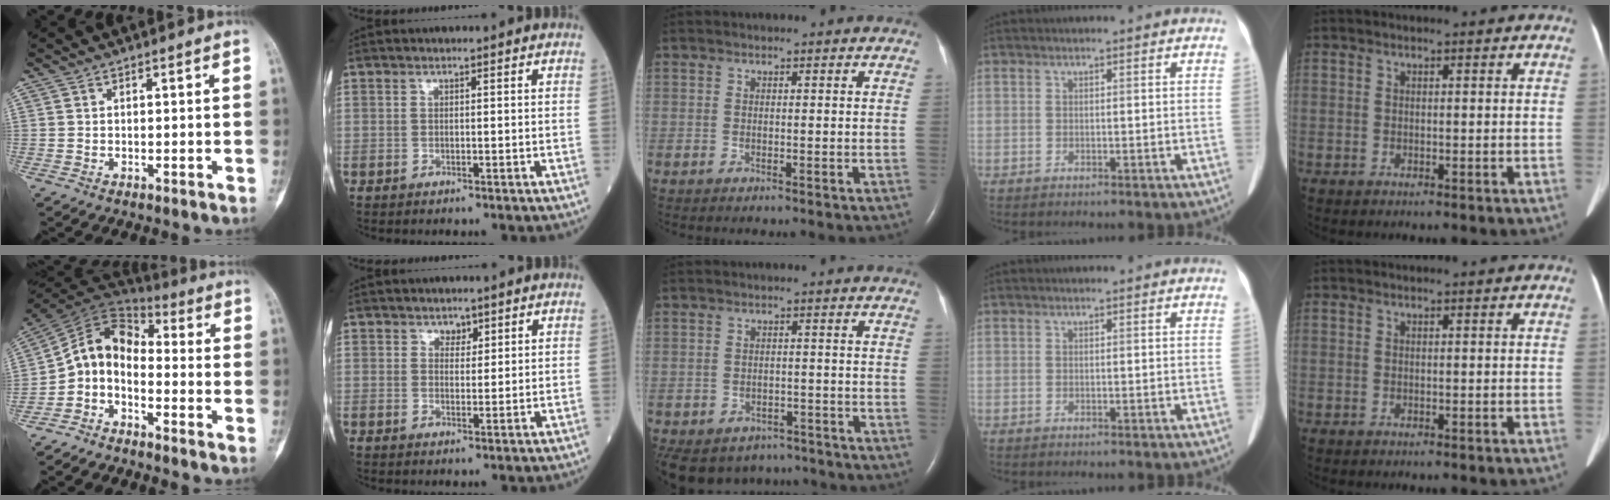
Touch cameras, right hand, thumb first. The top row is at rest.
{"thumb": {"total": 9.3, "force": [-3.5, 6.3, 5.8], "torque": [-0.092, 0.074, -0.083]}, "index": {"total": 1.8, "force": [1.3, 1.1, 0.5], "torque": [-0.002, -0.002, 0.021]}, "middle": {"total": 12.0, "force": [-9.1, 7.3, 2.8], "torque": [-0.078, 0.005, -0.108]}}